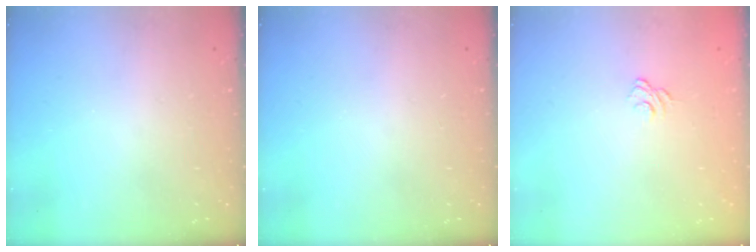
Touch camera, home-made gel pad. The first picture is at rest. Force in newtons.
{"total": 0.0}
{"total": 3.2, "press": 3.0, "slide": 1.2}